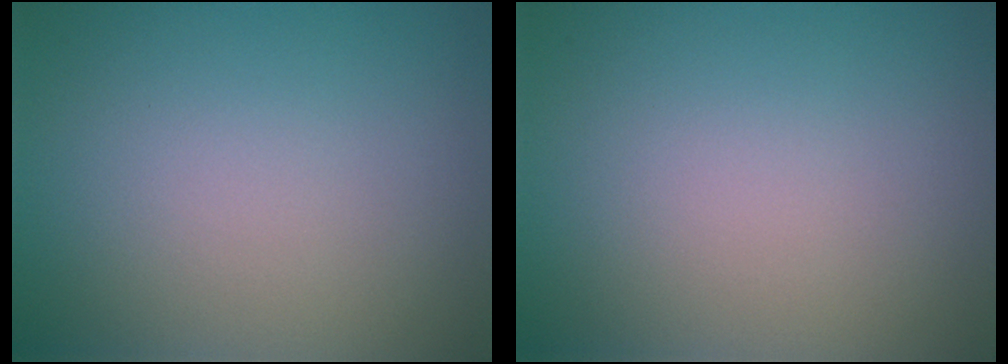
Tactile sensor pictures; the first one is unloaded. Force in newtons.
{"total": 0.0}